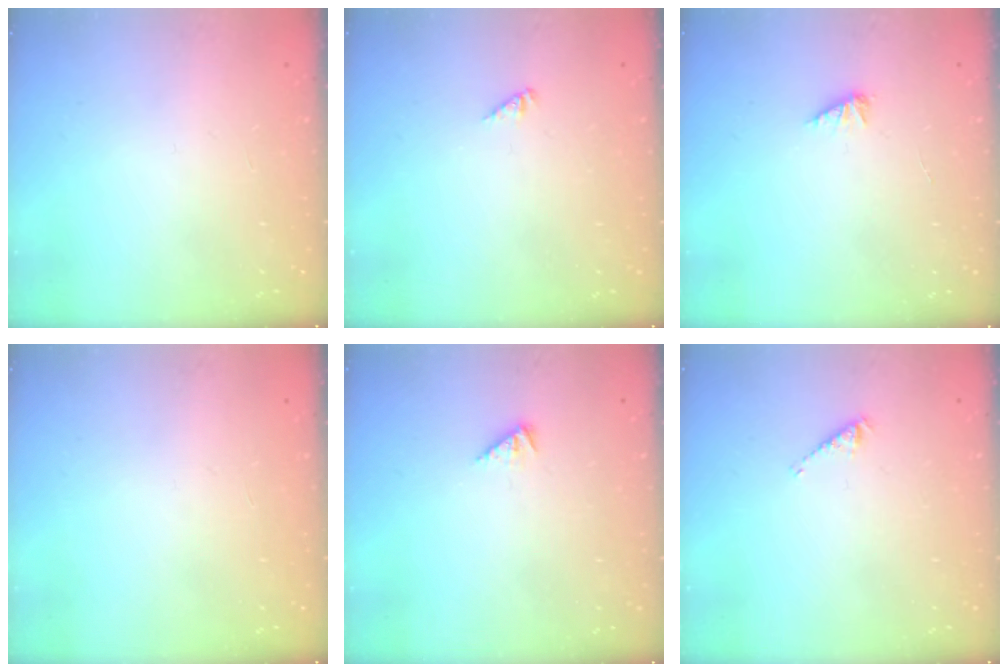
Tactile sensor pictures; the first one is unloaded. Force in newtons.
{"total": 0.0}
{"total": 2.0, "press": 2.0, "slide": 0.3}
{"total": 0.0}
{"total": 1.9, "press": 1.9, "slide": 0.4}
{"total": 2.9, "press": 2.9, "slide": 0.5}